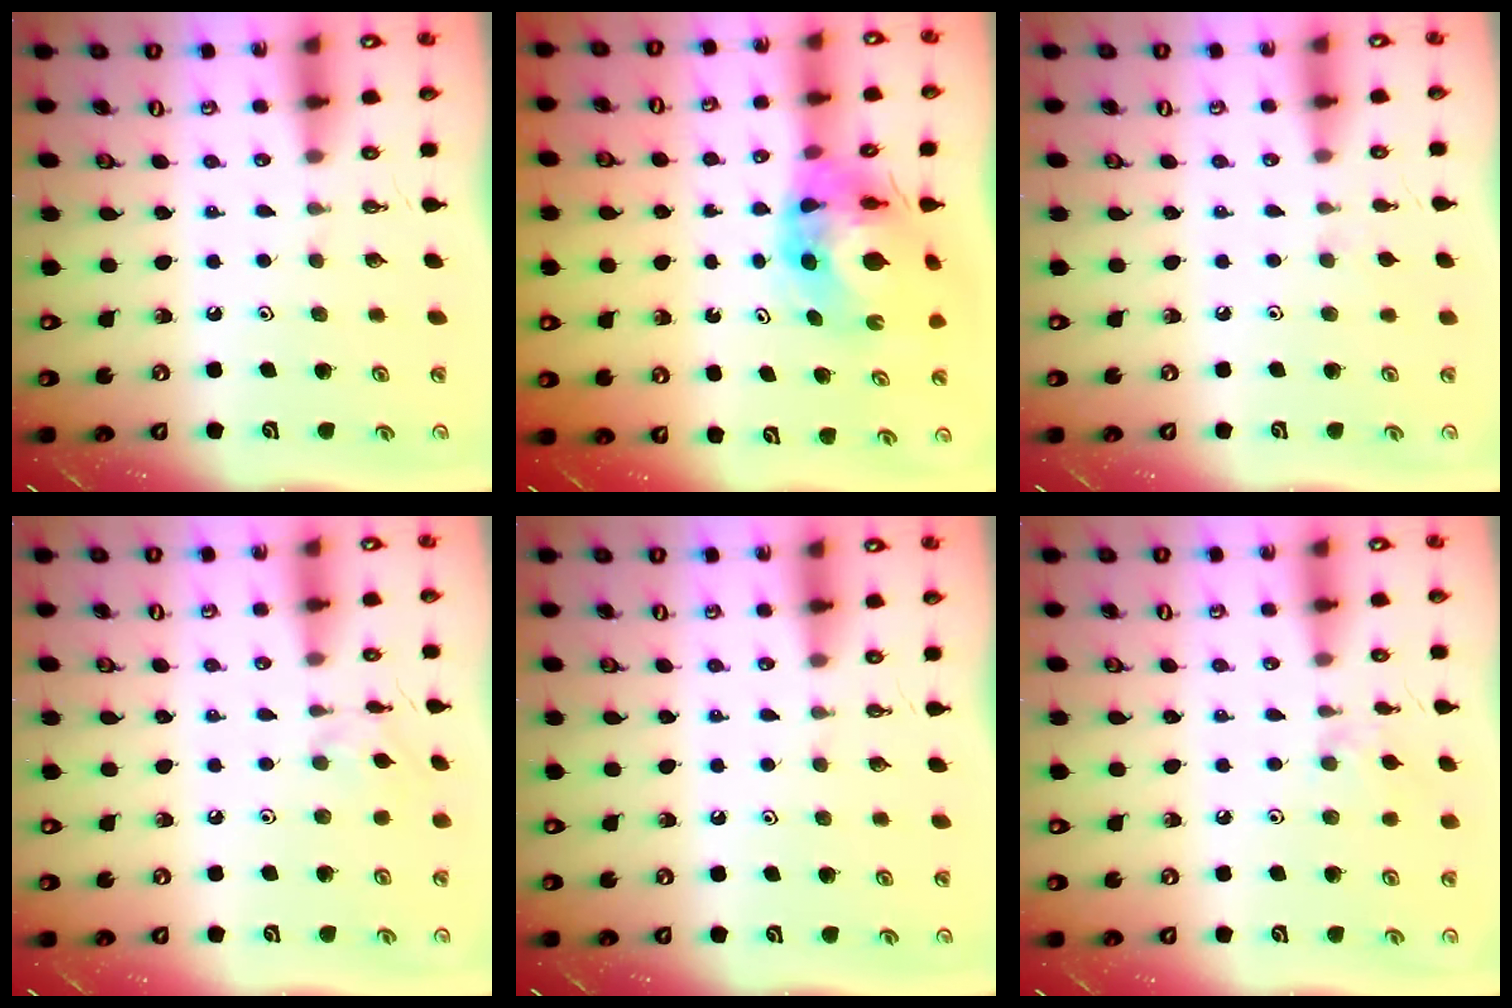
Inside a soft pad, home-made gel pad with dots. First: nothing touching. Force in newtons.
{"total": 10.9, "press": 10.8, "slide": 1.2}
{"total": 2.7, "press": 2.6, "slide": 0.5}
{"total": 1.6, "press": 1.6, "slide": 0.2}
{"total": 0.0}
{"total": 2.9, "press": 2.8, "slide": 0.5}